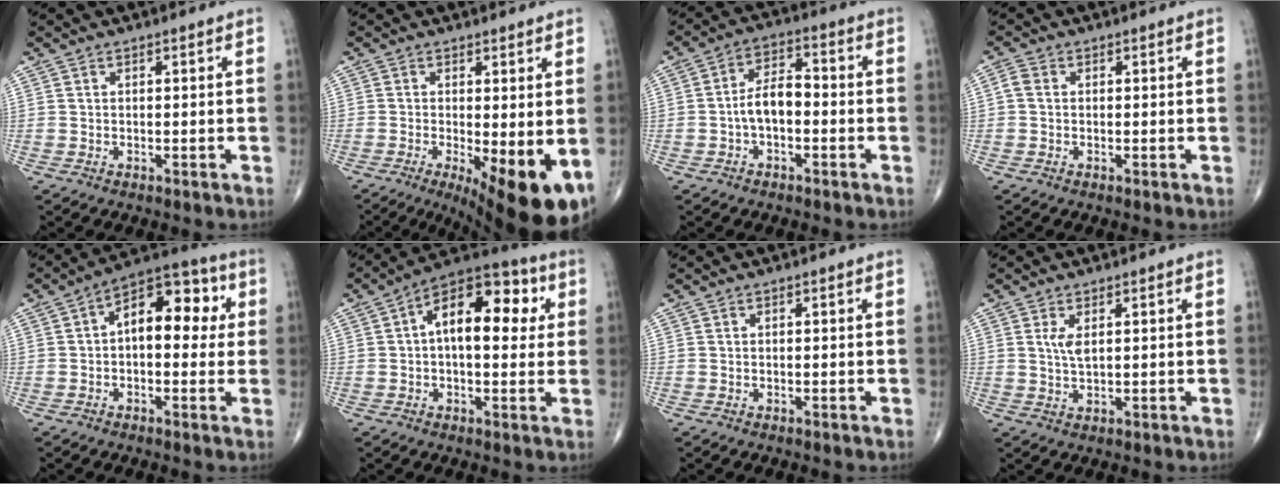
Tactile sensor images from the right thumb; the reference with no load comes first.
{"total": 12.7, "force": [-3.4, 4.0, 11.6], "torque": [-0.150, -0.020, -0.039]}
{"total": 6.7, "force": [-1.4, 3.7, 5.4], "torque": [-0.085, 0.033, -0.034]}
{"total": 1.9, "force": [0.1, 1.5, 1.1], "torque": [-0.019, 0.007, -0.003]}
{"total": 12.9, "force": [1.7, 7.3, 10.5], "torque": [-0.112, 0.034, 0.012]}
{"total": 15.7, "force": [3.0, 8.2, 13.1], "torque": [-0.171, 0.029, 0.035]}
{"total": 0.0}
{"total": 2.8, "force": [1.0, 1.1, 2.4], "torque": [-0.046, -0.008, 0.023]}